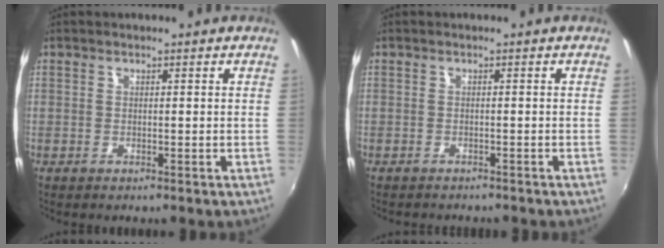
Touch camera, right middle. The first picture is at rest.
{"total": 2.4, "force": [-2.2, 0.6, 0.5], "torque": [-0.019, -0.013, -0.034]}